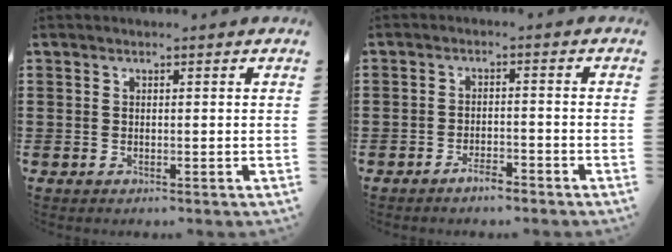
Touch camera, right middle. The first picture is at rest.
{"total": 2.7, "force": [-2.3, 0.5, 1.1], "torque": [-0.021, 0.006, -0.046]}